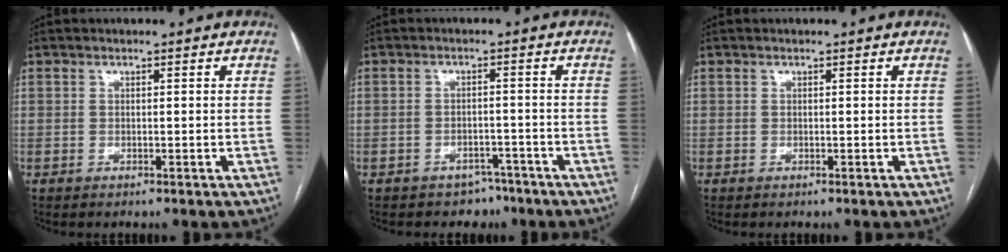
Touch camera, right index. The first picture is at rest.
{"total": 4.0, "force": [-3.1, 2.5, 0.3], "torque": [0.001, 0.012, -0.040]}
{"total": 0.0}